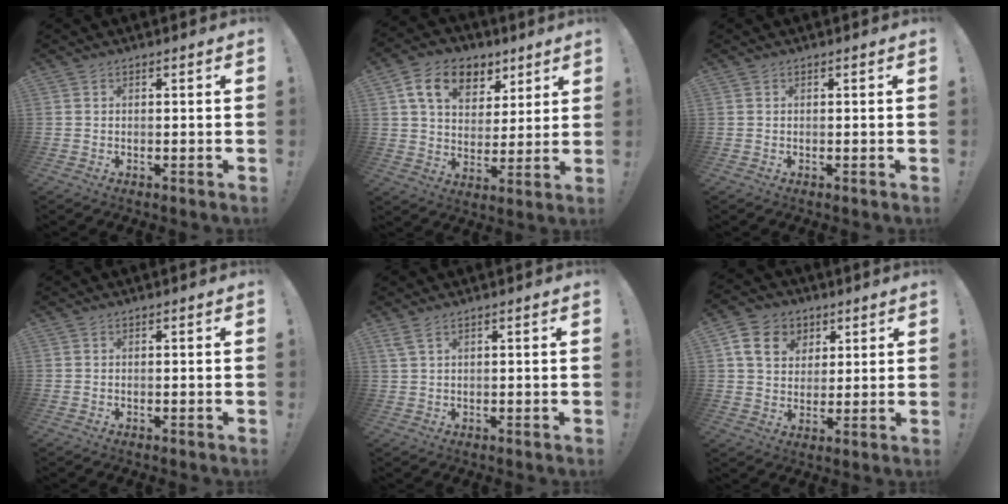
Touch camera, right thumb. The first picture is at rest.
{"total": 14.3, "force": [7.3, 10.0, 7.2], "torque": [-0.116, -0.024, 0.139]}
{"total": 0.0}
{"total": 0.0}
{"total": 2.2, "force": [1.4, 0.3, 1.7], "torque": [-0.038, -0.002, 0.026]}
{"total": 11.5, "force": [4.9, 9.2, 5.0], "torque": [-0.080, -0.011, 0.099]}